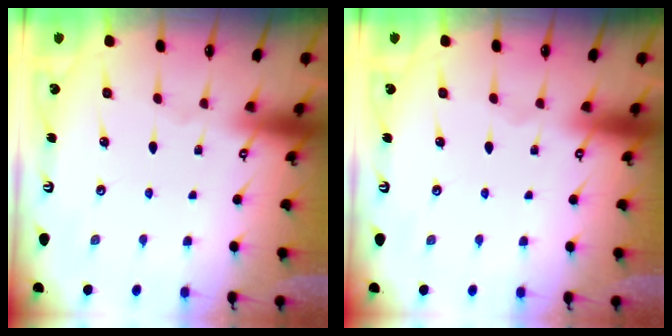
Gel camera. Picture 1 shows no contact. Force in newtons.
{"total": 0.0}